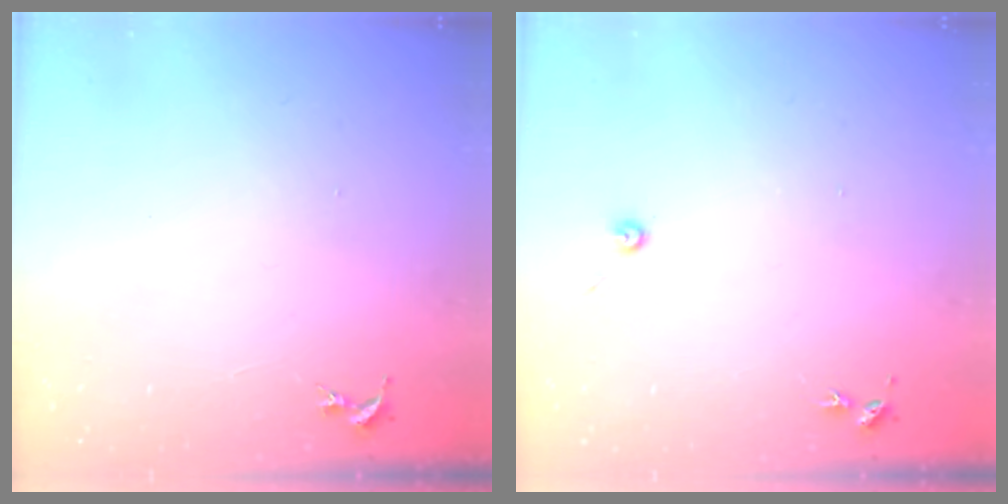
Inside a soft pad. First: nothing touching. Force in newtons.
{"total": 3.0, "press": 3.0, "slide": 0.3}